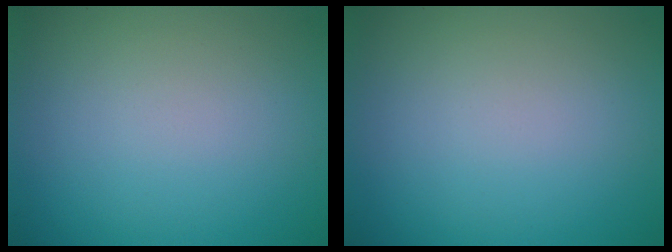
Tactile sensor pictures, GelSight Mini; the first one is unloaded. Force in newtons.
{"total": 0.0}